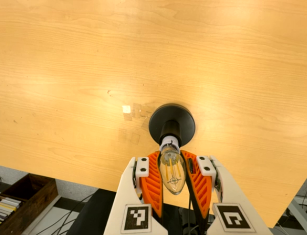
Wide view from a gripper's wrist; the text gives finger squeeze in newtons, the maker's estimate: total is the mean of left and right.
{"total": 25.5, "left": 24.2, "right": 26.9}